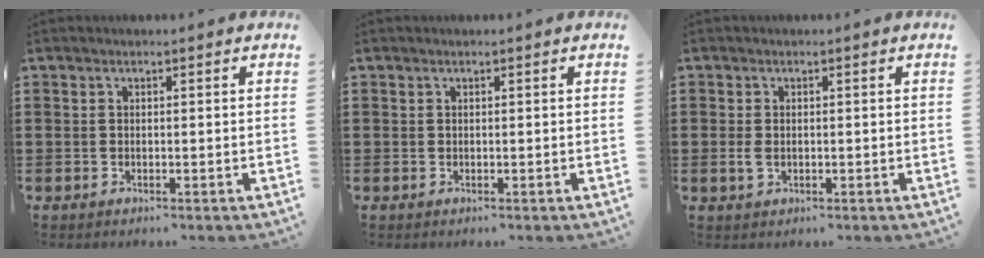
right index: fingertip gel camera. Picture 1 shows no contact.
{"total": 0.0}
{"total": 1.7, "force": [-0.2, 1.0, 1.4], "torque": [-0.035, 0.000, -0.006]}